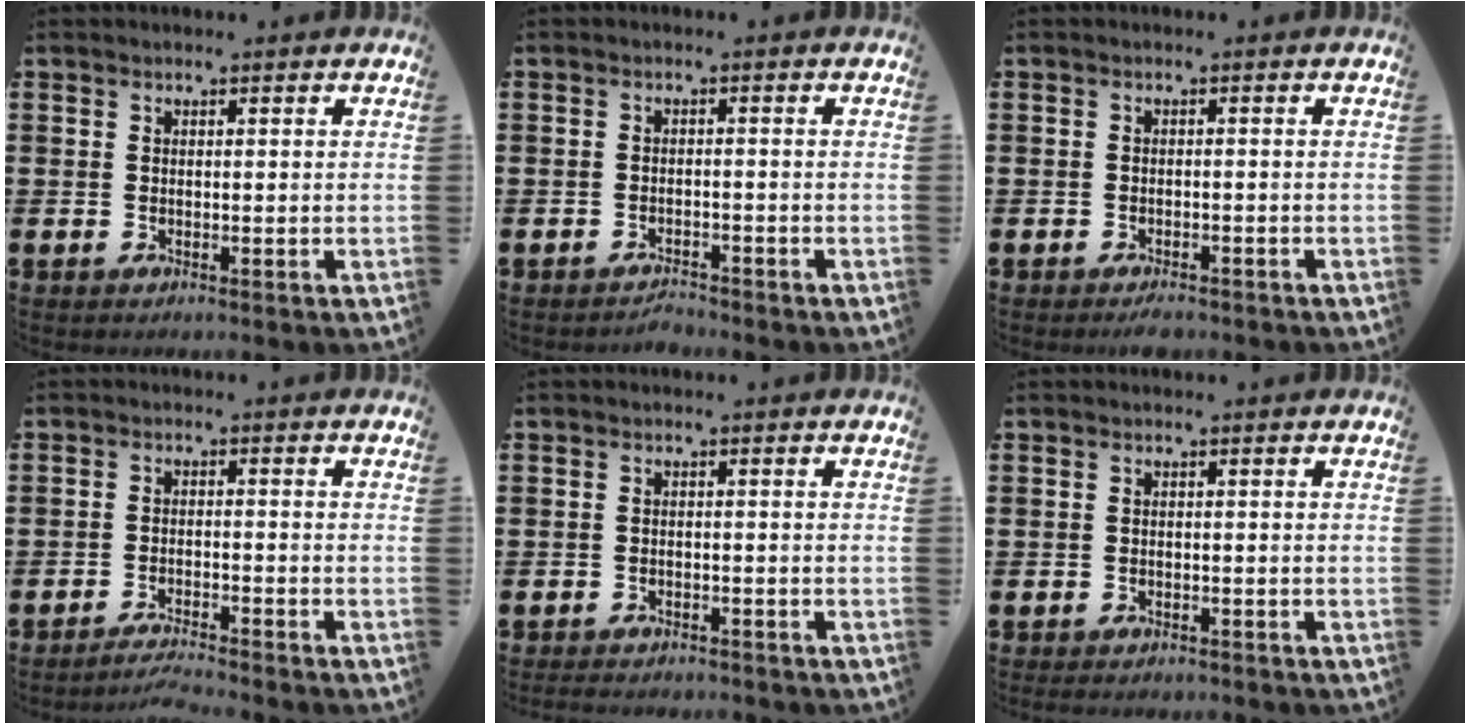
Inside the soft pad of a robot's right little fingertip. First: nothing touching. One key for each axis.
{"total": 1.4, "fx": -1.4, "fy": 0.1, "fz": 0.0, "tx": -0.005, "ty": 0.003, "tz": -0.031}
{"total": 1.1, "fx": -1.0, "fy": 0.2, "fz": 0.3, "tx": -0.009, "ty": 0.000, "tz": -0.021}
{"total": 2.4, "fx": -2.3, "fy": -0.3, "fz": 0.5, "tx": -0.008, "ty": 0.003, "tz": -0.047}
{"total": 1.4, "fx": -1.4, "fy": 0.1, "fz": 0.0, "tx": -0.004, "ty": 0.002, "tz": -0.029}
{"total": 0.9, "fx": -0.9, "fy": 0.1, "fz": 0.1, "tx": -0.003, "ty": -0.002, "tz": -0.018}